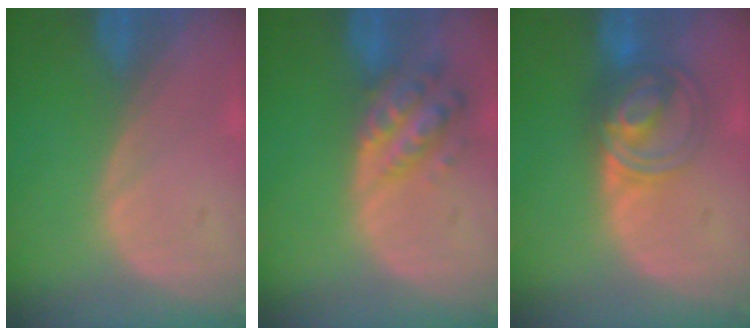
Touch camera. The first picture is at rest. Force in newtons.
{"total": 6.2, "press": 5.6, "slide": 2.6}
{"total": 6.3, "press": 6.1, "slide": 1.4}